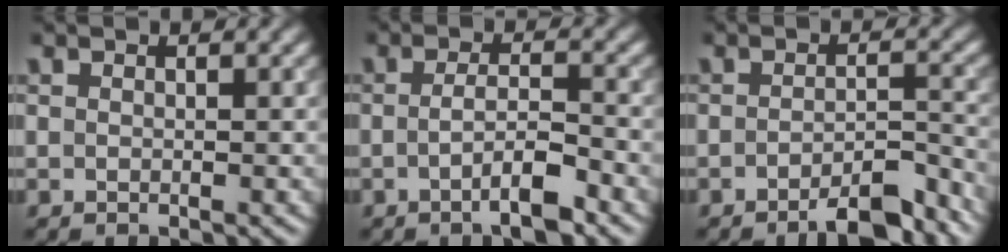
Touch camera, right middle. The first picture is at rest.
{"total": 3.8, "force": [-1.4, 0.8, 3.4], "torque": [-0.055, 0.006, -0.031]}
{"total": 4.8, "force": [-3.4, 1.1, 3.1], "torque": [-0.042, 0.006, -0.050]}